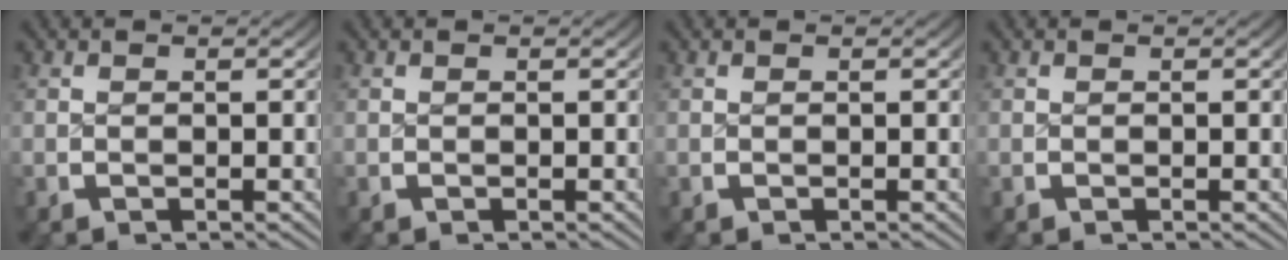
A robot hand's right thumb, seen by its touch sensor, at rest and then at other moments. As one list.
[{"total": 0.0}, {"total": 0.0}, {"total": 0.0}]